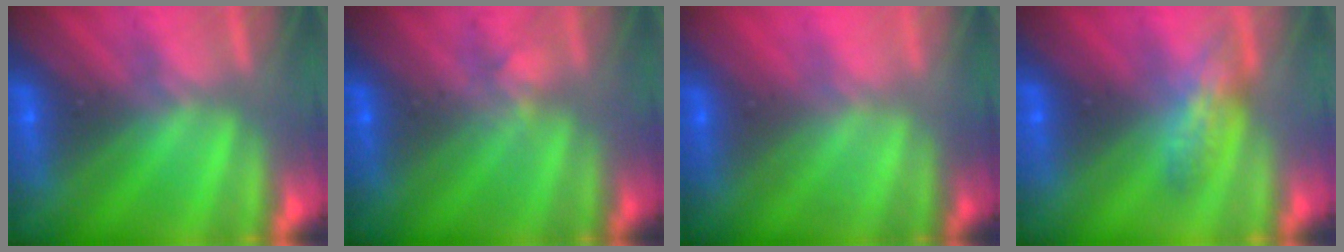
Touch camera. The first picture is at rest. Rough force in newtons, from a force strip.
{"total": 1.8}
{"total": 2.1}
{"total": 2.5}